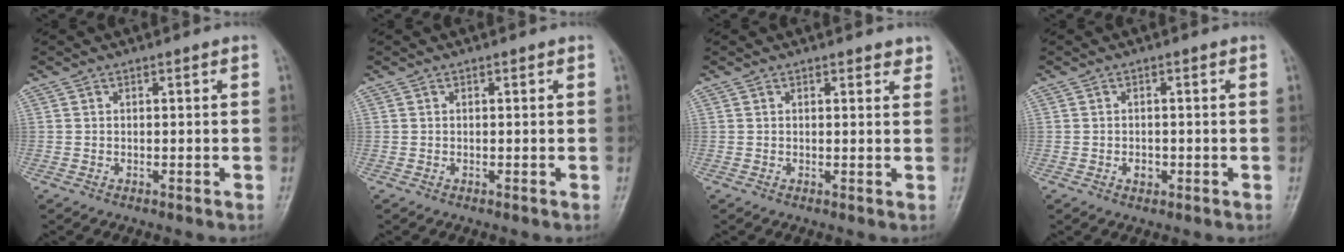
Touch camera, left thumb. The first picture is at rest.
{"total": 0.0}
{"total": 2.0, "force": [1.6, 0.8, 0.8], "torque": [0.006, -0.007, 0.015]}
{"total": 1.7, "force": [-0.5, 1.3, 1.0], "torque": [-0.007, 0.003, -0.006]}